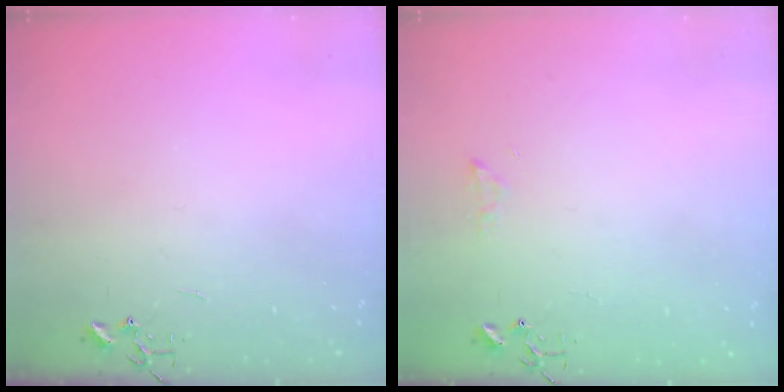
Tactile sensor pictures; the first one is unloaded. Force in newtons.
{"total": 6.1, "press": 6.1, "slide": 0.3}